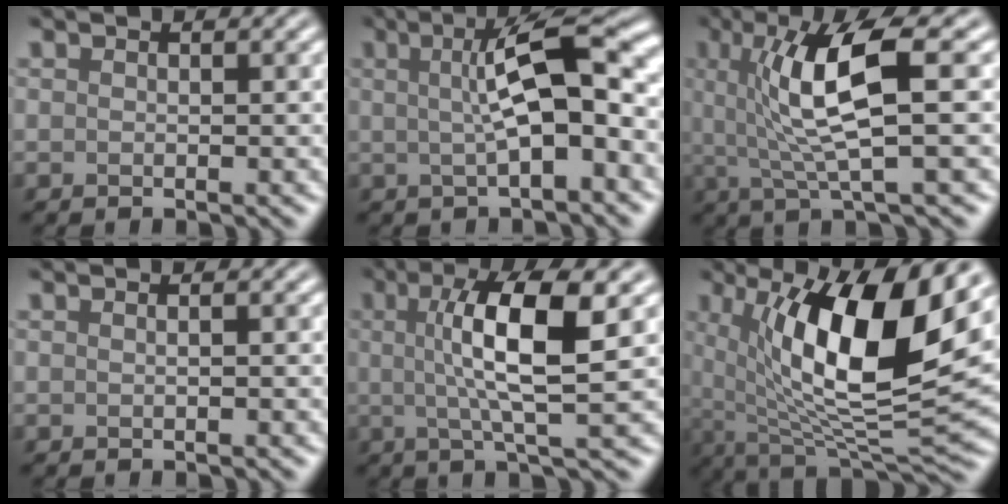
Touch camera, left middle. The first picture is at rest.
{"total": 7.6, "force": [0.8, 1.8, 7.4], "torque": [-0.105, 0.019, 0.004]}
{"total": 7.4, "force": [1.3, 1.4, 7.1], "torque": [-0.133, 0.001, 0.024]}
{"total": 0.6, "force": [0.1, 0.2, 0.6], "torque": [-0.008, 0.002, -0.005]}
{"total": 8.1, "force": [1.3, 1.9, 7.8], "torque": [-0.118, 0.008, 0.019]}
{"total": 13.2, "force": [3.8, 4.0, 12.0], "torque": [-0.190, -0.007, 0.069]}